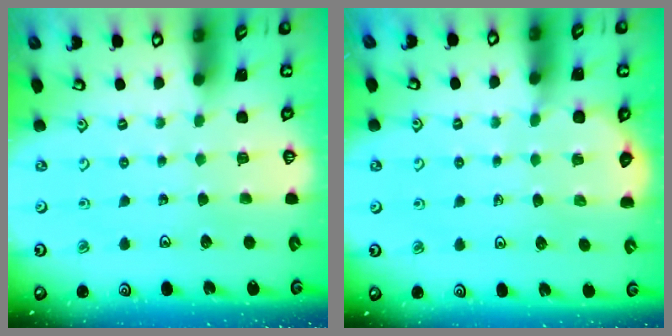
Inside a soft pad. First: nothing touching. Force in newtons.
{"total": 3.4, "press": 3.3, "slide": 0.6}